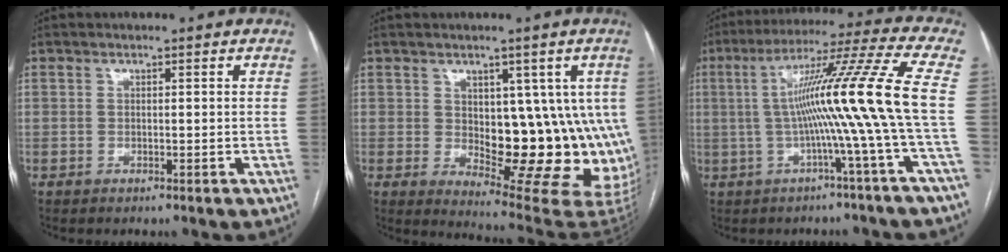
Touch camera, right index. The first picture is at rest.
{"total": 16.1, "force": [0.9, 7.7, 14.1], "torque": [-0.139, -0.002, 0.030]}
{"total": 15.1, "force": [-1.0, -3.1, 14.7], "torque": [-0.234, 0.017, -0.020]}